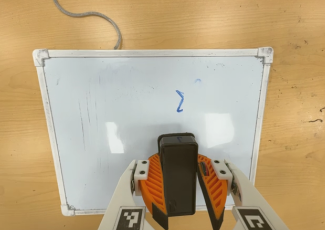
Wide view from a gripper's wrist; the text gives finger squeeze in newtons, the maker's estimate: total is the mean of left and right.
{"total": 8.0, "left": 8.5, "right": 7.5}